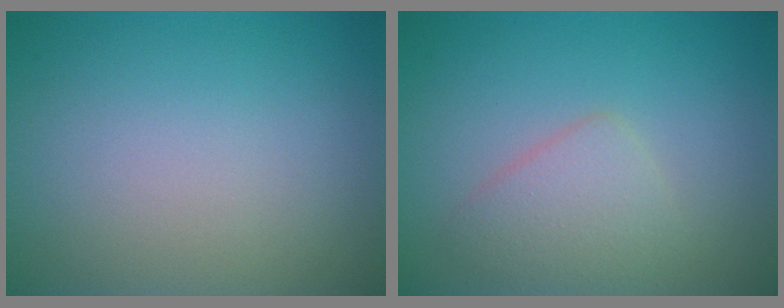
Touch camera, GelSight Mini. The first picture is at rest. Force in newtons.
{"total": 2.5, "press": 2.5, "slide": 0.2}